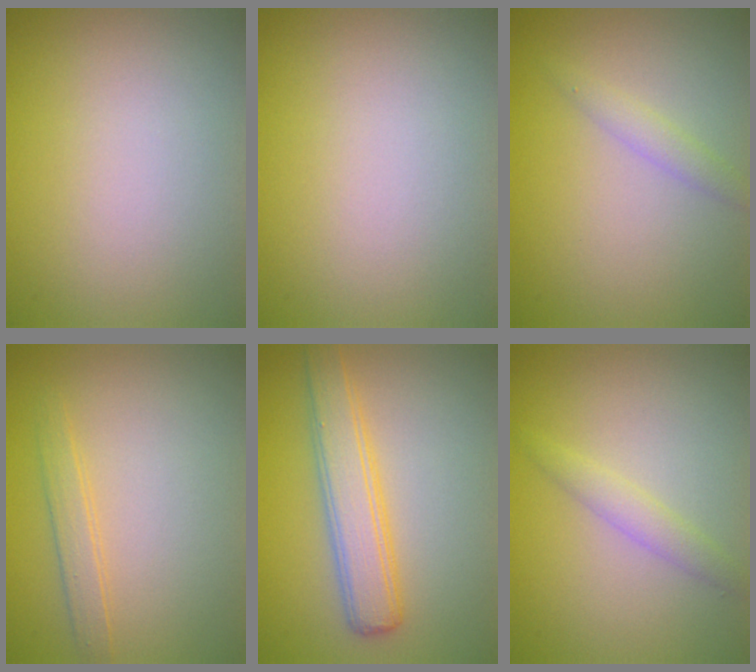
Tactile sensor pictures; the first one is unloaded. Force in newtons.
{"total": 0.0}
{"total": 1.4, "press": 1.4, "slide": 0.1}
{"total": 1.7, "press": 1.7, "slide": 0.1}
{"total": 4.2, "press": 4.2, "slide": 0.0}
{"total": 1.7, "press": 1.7, "slide": 0.1}